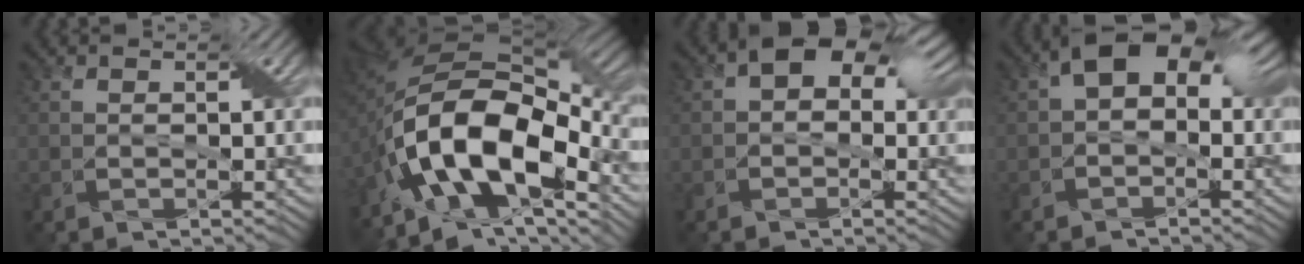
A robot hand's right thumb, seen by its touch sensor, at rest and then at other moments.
{"total": 16.4, "force": [-6.9, 8.2, 12.4], "torque": [-0.238, -0.006, -0.141]}
{"total": 8.4, "force": [2.1, 5.6, 5.9], "torque": [-0.071, 0.040, 0.000]}
{"total": 7.7, "force": [1.3, 4.8, 5.8], "torque": [-0.093, 0.017, 0.006]}